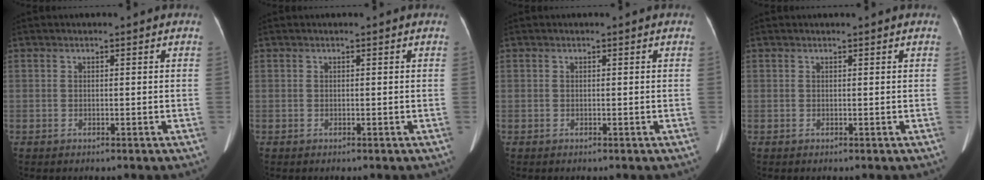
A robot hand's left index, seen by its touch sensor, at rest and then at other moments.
{"total": 0.0}
{"total": 0.0}
{"total": 0.5, "force": [0.5, 0.0, 0.0], "torque": [0.002, 0.005, 0.007]}